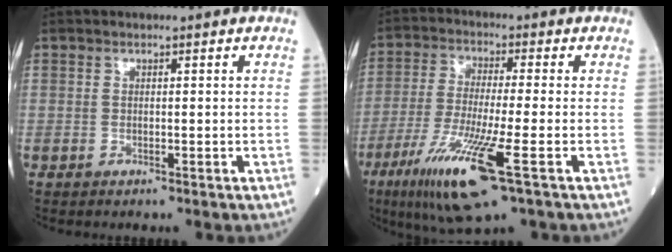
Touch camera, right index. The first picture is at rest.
{"total": 13.4, "force": [-6.3, 0.5, 11.8], "torque": [-0.240, -0.037, -0.111]}